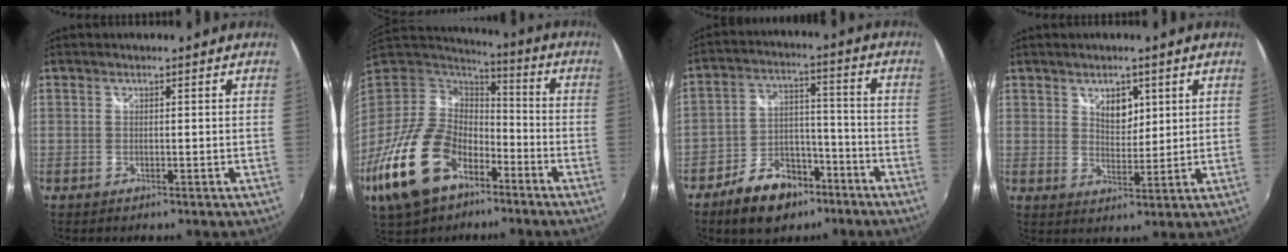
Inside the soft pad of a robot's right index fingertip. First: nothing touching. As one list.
[{"total": 23.6, "force": [-12.1, 14.4, 14.3], "torque": [-0.331, -0.026, -0.216]}, {"total": 12.1, "force": [-8.0, 7.1, 5.6], "torque": [-0.117, 0.021, -0.121]}, {"total": 4.7, "force": [2.3, 3.0, 2.9], "torque": [-0.039, 0.001, 0.040]}]